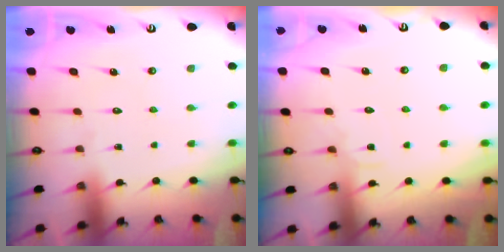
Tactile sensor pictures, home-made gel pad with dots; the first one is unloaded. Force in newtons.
{"total": 5.1, "press": 5.1, "slide": 0.5}